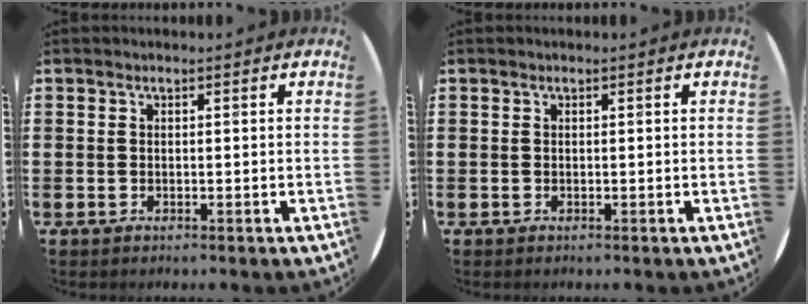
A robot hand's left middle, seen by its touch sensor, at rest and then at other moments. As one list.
[{"total": 0.0}]